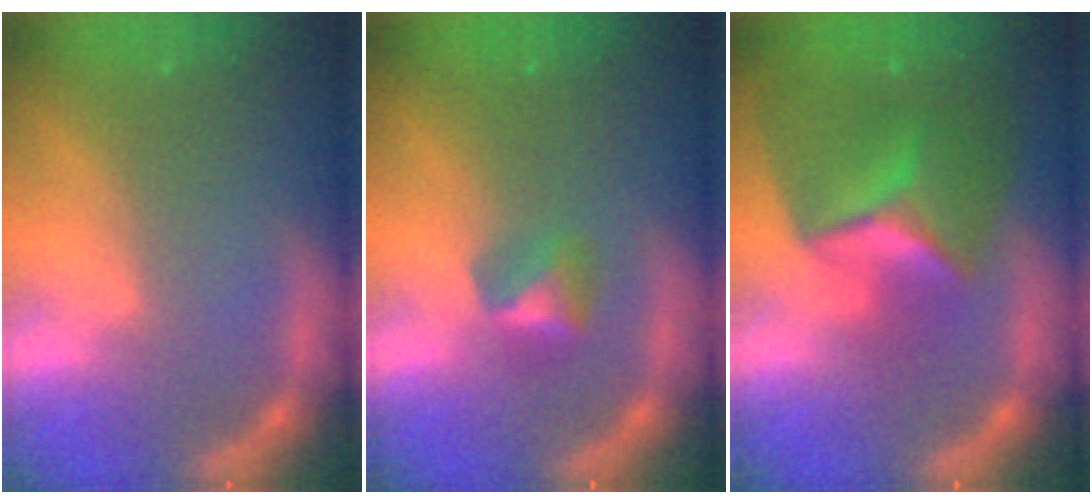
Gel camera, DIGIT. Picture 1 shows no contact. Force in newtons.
{"total": 2.4}
{"total": 9.4}